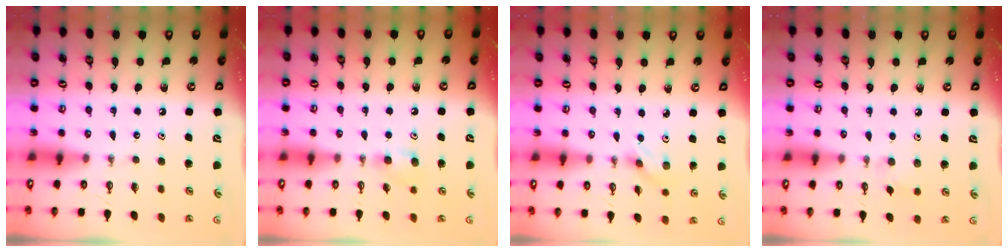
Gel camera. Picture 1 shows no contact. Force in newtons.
{"total": 5.3, "press": 5.1, "slide": 1.3}
{"total": 2.0, "press": 1.9, "slide": 0.6}
{"total": 5.8, "press": 5.7, "slide": 0.8}